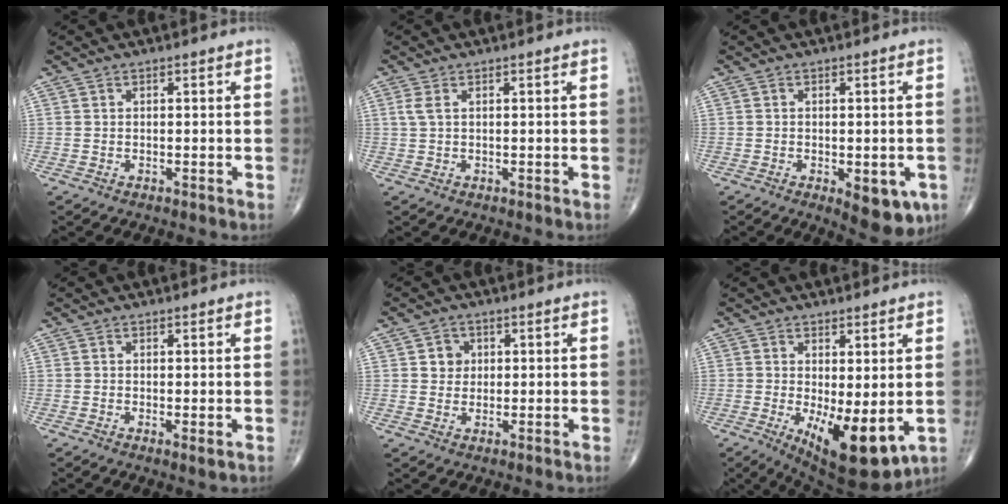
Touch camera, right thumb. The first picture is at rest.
{"total": 1.7, "force": [0.6, 0.7, 1.5], "torque": [-0.042, 0.008, 0.018]}
{"total": 8.1, "force": [-2.9, 3.6, 6.6], "torque": [-0.065, -0.004, -0.029]}
{"total": 1.3, "force": [-0.3, 0.3, 1.3], "torque": [-0.028, -0.007, -0.007]}
{"total": 3.3, "force": [0.8, 3.0, 1.2], "torque": [0.001, 0.001, 0.009]}
{"total": 12.0, "force": [-2.4, 4.6, 10.9], "torque": [-0.158, -0.026, -0.019]}